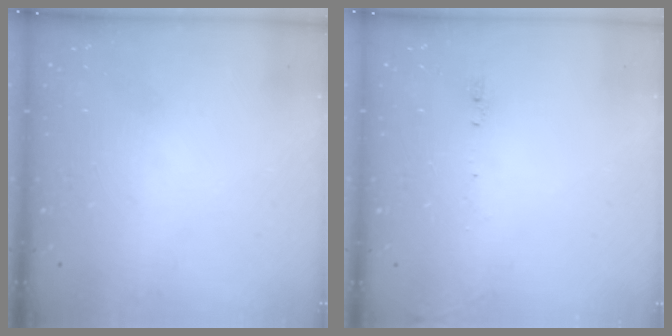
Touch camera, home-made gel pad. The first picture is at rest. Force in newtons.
{"total": 5.6, "press": 5.3, "slide": 1.7}